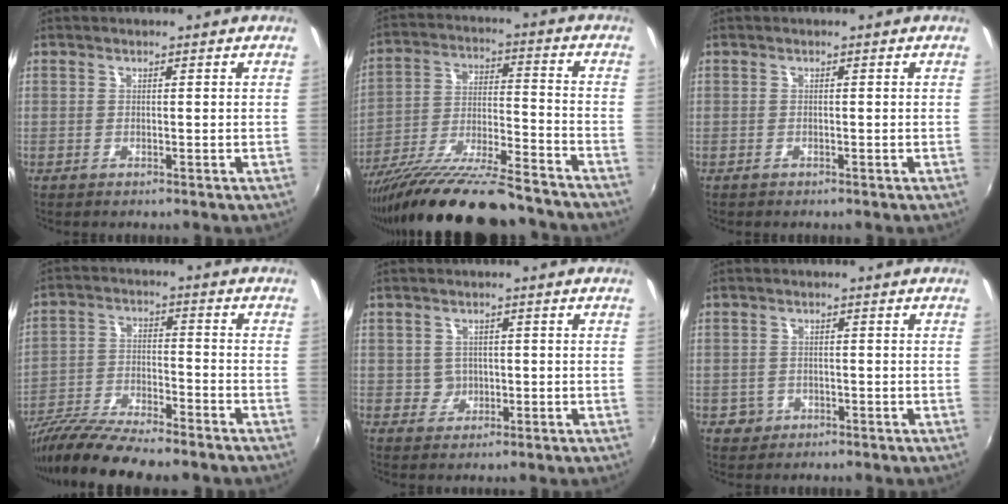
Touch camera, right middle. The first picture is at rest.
{"total": 22.7, "force": [-18.9, 3.7, 12.0], "torque": [-0.222, -0.049, -0.300]}
{"total": 0.6, "force": [-0.5, 0.4, 0.0], "torque": [-0.003, -0.002, -0.010]}
{"total": 15.0, "force": [-12.7, 2.2, 7.6], "torque": [-0.162, -0.036, -0.226]}
{"total": 2.6, "force": [-0.2, 2.6, 0.1], "torque": [0.001, 0.006, 0.002]}
{"total": 2.6, "force": [-1.1, 2.4, 0.4], "torque": [-0.012, 0.000, -0.015]}